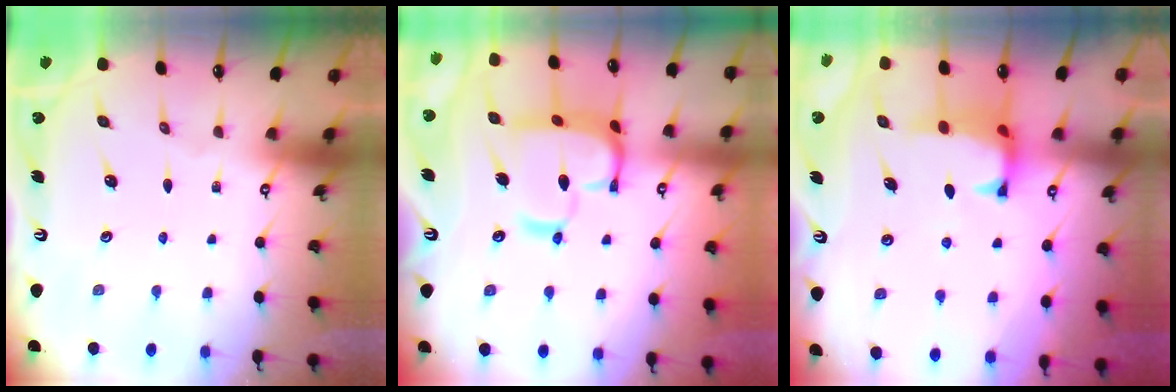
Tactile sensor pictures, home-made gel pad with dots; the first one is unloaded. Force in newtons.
{"total": 12.2, "press": 12.1, "slide": 1.2}
{"total": 0.8, "press": 0.2, "slide": 0.8}